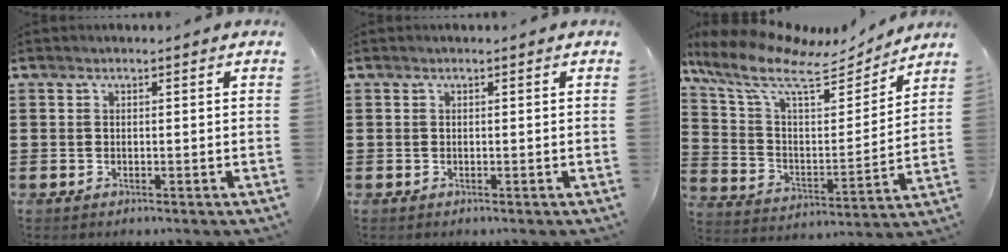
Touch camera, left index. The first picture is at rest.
{"total": 0.0}
{"total": 11.3, "force": [8.7, 3.1, 6.6], "torque": [-0.163, -0.045, 0.149]}